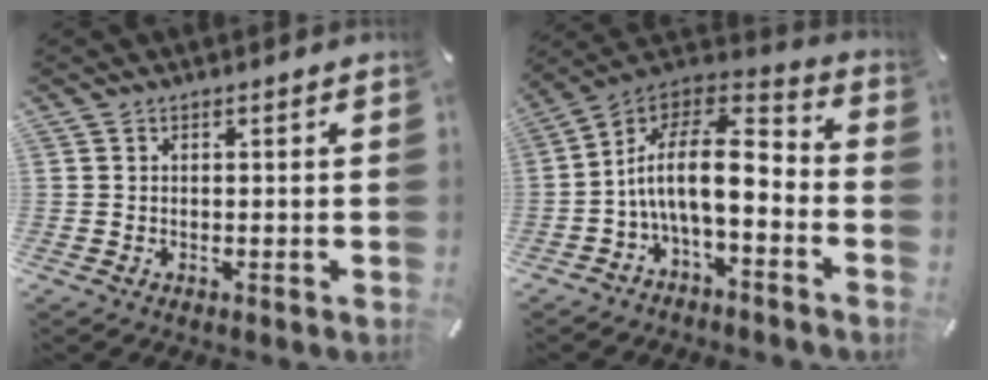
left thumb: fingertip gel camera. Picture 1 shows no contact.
{"total": 15.5, "force": [-1.5, 7.5, 13.5], "torque": [-0.266, 0.003, -0.027]}